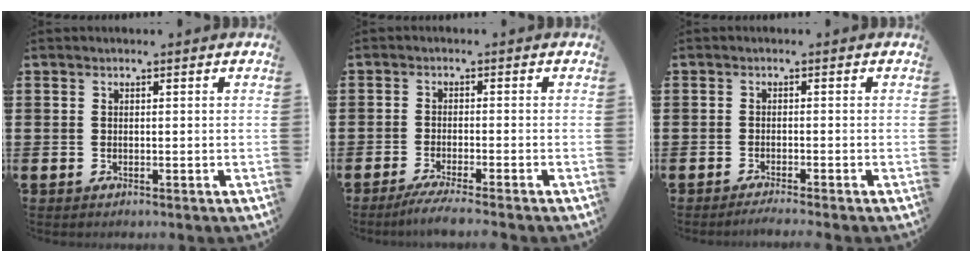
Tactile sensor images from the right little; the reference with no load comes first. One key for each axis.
{"total": 2.7, "fx": -2.0, "fy": -0.2, "fz": 1.7, "tx": -0.026, "ty": -0.004, "tz": -0.037}
{"total": 1.1, "fx": -0.9, "fy": -0.2, "fz": 0.5, "tx": -0.007, "ty": -0.002, "tz": -0.018}